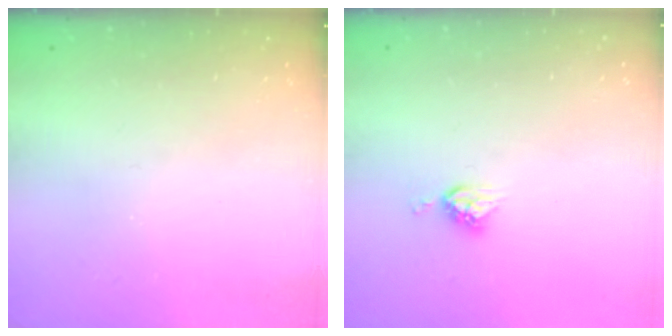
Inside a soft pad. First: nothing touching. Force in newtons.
{"total": 5.4, "press": 5.4, "slide": 0.1}